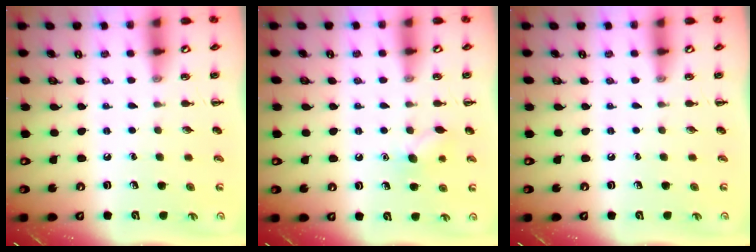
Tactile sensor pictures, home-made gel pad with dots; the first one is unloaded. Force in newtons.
{"total": 7.1, "press": 6.9, "slide": 1.4}
{"total": 0.0}